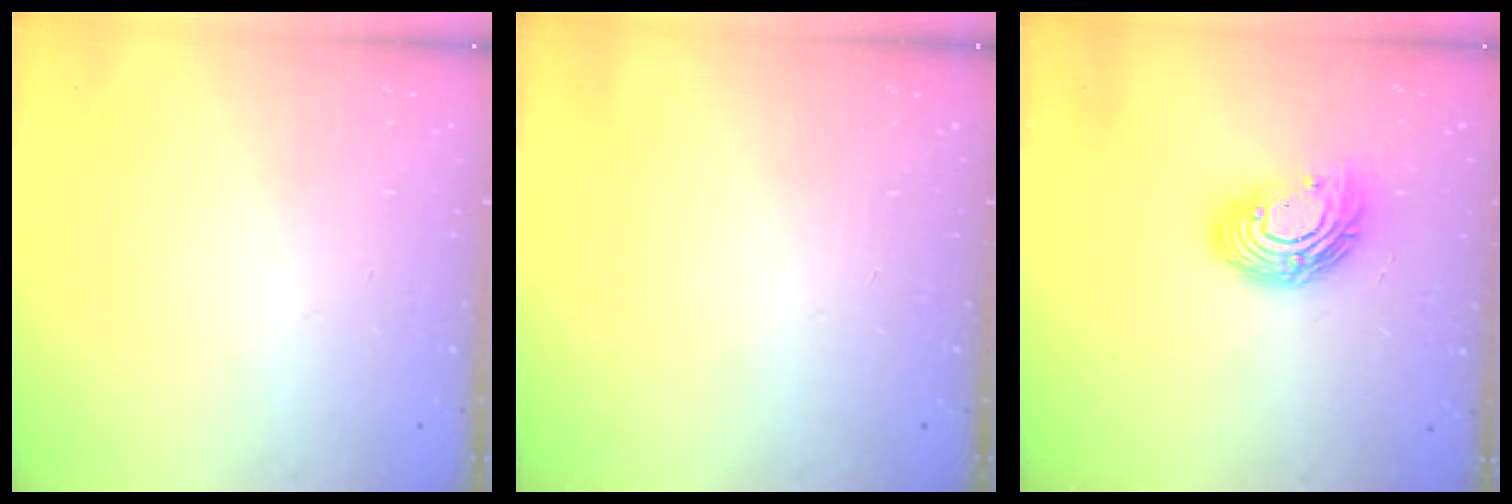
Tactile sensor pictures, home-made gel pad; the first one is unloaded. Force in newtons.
{"total": 0.0}
{"total": 12.9, "press": 12.9, "slide": 0.4}